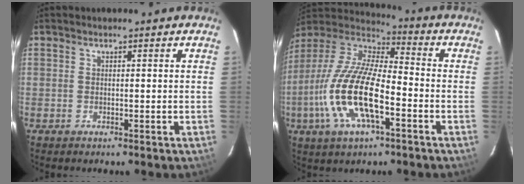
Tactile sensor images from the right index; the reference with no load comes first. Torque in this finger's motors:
{"motor_torque": [1.49, -0.65, 1.05, 0.21]}